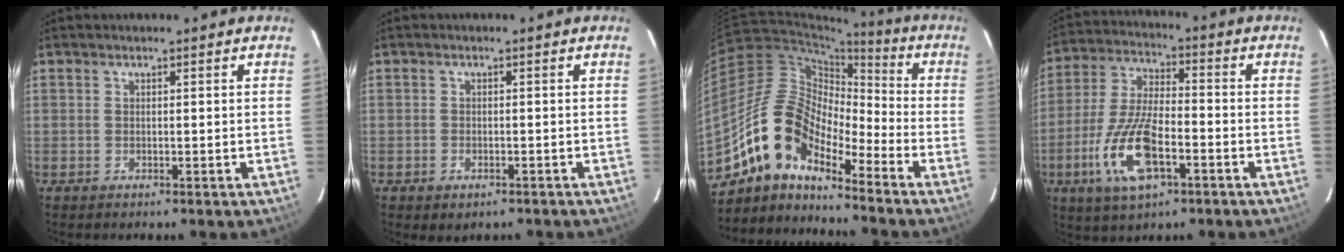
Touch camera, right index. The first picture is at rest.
{"total": 2.5, "force": [-1.5, 1.6, 1.3], "torque": [-0.026, -0.005, -0.019]}
{"total": 13.3, "force": [-10.1, 5.4, 6.6], "torque": [-0.113, 0.018, -0.205]}
{"total": 14.7, "force": [-5.8, 5.6, 12.3], "torque": [-0.266, -0.010, -0.107]}